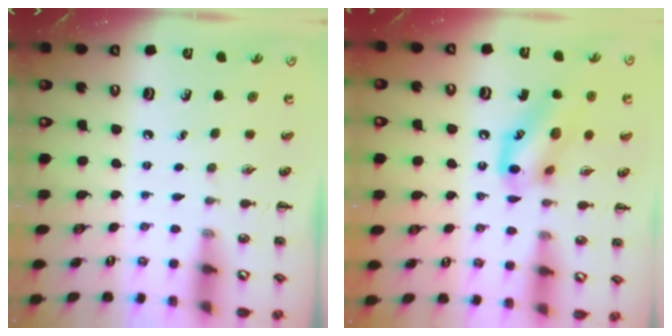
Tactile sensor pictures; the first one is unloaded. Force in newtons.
{"total": 14.7, "press": 14.6, "slide": 1.2}